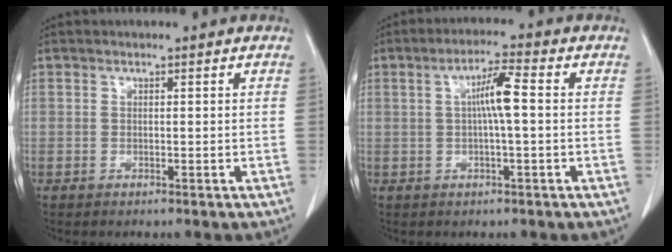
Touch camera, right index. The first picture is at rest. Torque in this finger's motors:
{"motor_torque": [0.69, -0.15, 0.43, 0.13]}